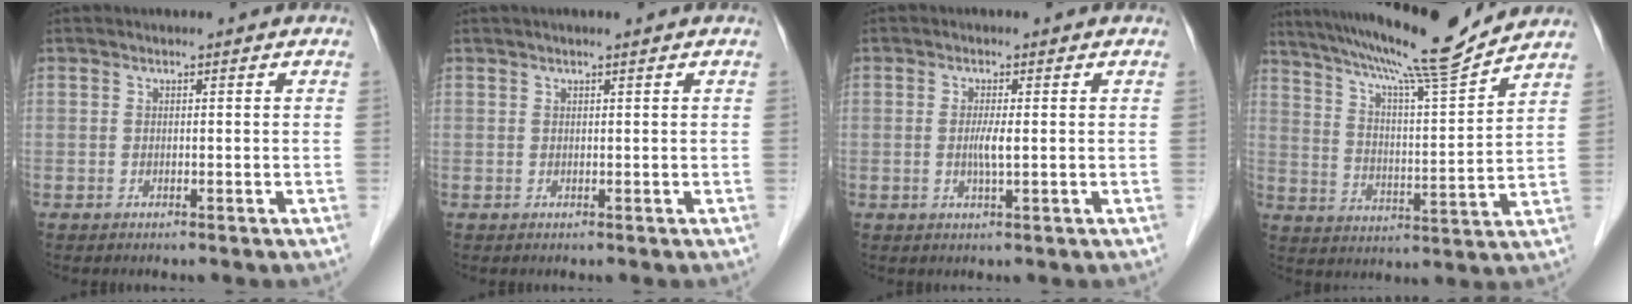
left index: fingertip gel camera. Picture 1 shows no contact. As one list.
[{"total": 1.4, "force": [1.1, -0.1, 0.9], "torque": [-0.013, 0.013, 0.019]}, {"total": 2.3, "force": [-0.1, 0.0, 2.3], "torque": [-0.050, -0.003, -0.002]}, {"total": 15.9, "force": [14.0, -1.3, 7.3], "torque": [-0.133, -0.008, 0.219]}]